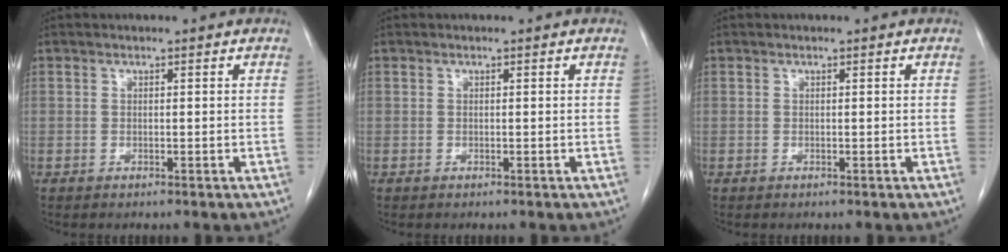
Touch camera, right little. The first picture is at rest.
{"total": 0.0}
{"total": 0.0}